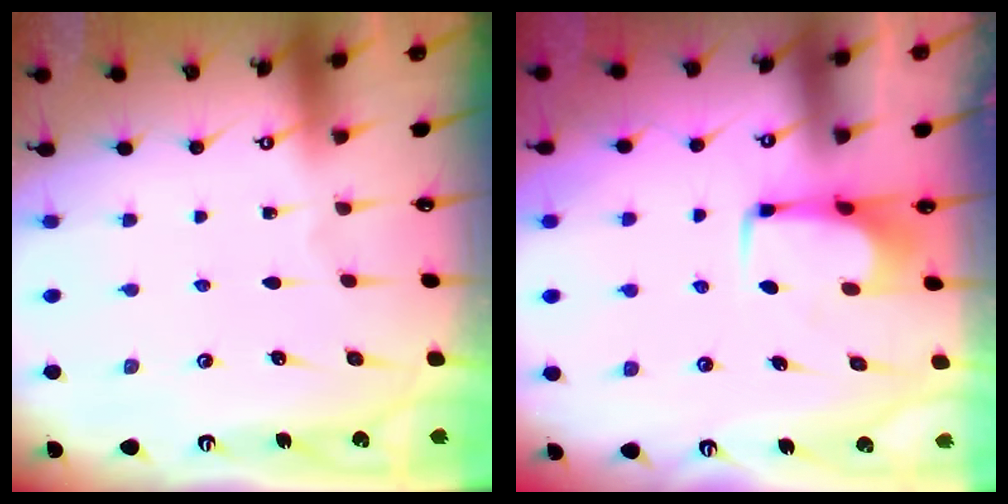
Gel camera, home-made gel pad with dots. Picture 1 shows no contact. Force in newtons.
{"total": 0.6, "press": 0.5, "slide": 0.2}